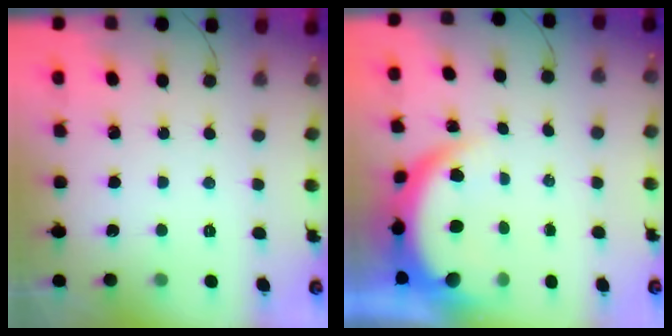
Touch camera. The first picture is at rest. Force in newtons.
{"total": 6.6, "press": 6.5, "slide": 1.0}